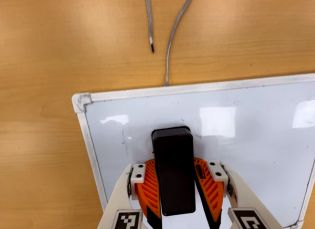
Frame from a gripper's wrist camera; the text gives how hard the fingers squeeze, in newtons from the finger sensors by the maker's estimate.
{"total": 18.1, "left": 18.1, "right": 18.2}